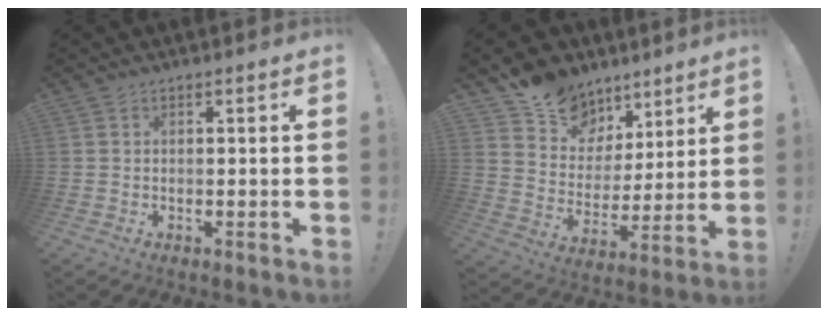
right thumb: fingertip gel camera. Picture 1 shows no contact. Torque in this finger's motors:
{"motor_torque": [-0.04, 2.34, 0.45, 1.02, 0.00]}